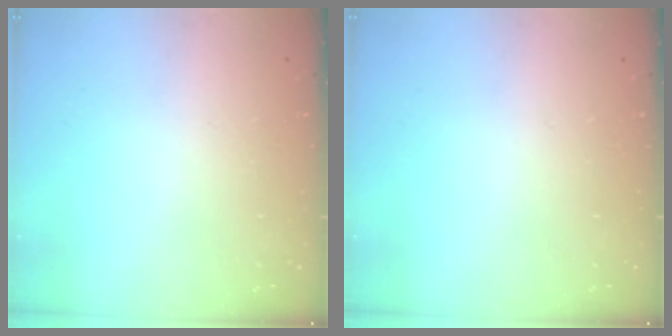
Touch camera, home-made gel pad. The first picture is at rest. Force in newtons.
{"total": 0.0}